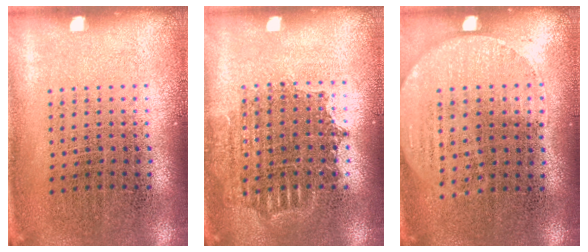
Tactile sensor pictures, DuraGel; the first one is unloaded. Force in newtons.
{"total": 1.4, "press": 1.2, "slide": 0.7}
{"total": 0.6, "press": 0.4, "slide": 0.5}